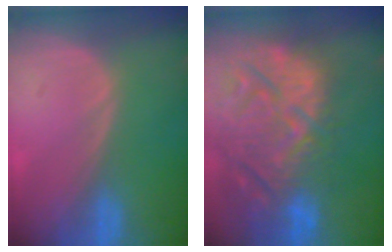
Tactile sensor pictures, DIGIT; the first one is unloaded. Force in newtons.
{"total": 15.3, "press": 13.0, "slide": 8.0}